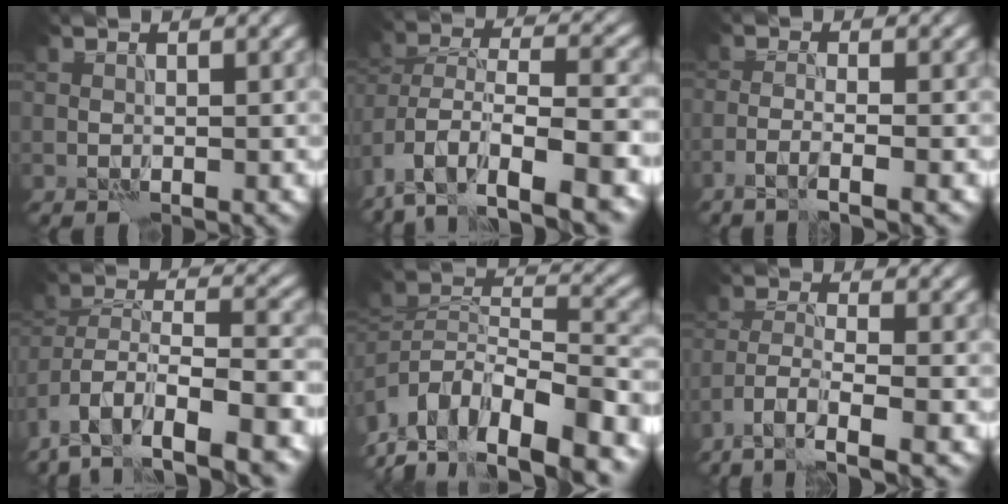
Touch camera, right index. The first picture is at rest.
{"total": 11.8, "force": [-7.4, 5.4, 7.5], "torque": [-0.127, 0.019, -0.107]}
{"total": 2.3, "force": [-1.6, 0.1, 1.7], "torque": [-0.025, 0.002, -0.041]}
{"total": 14.0, "force": [-10.1, 5.9, 7.8], "torque": [-0.120, 0.011, -0.143]}
{"total": 13.2, "force": [-9.1, 5.5, 7.9], "torque": [-0.132, 0.031, -0.135]}
{"total": 5.0, "force": [-3.7, 0.9, 3.2], "torque": [-0.059, -0.004, -0.073]}